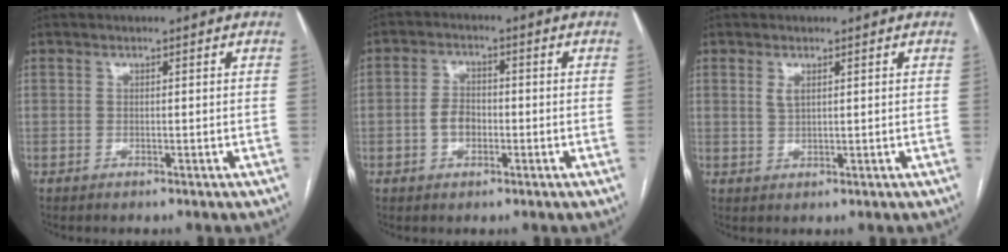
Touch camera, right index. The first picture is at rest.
{"total": 4.2, "force": [-1.1, 2.8, 3.0], "torque": [-0.061, 0.010, -0.019]}
{"total": 1.6, "force": [0.8, 0.6, 1.2], "torque": [-0.027, -0.001, 0.020]}